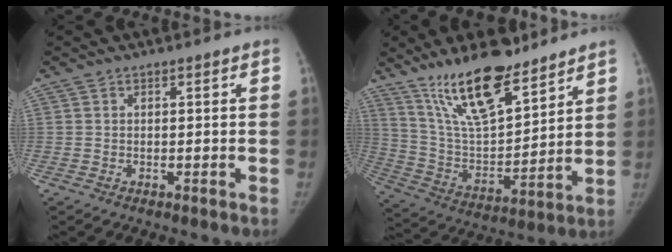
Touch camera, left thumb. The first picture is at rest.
{"total": 18.7, "force": [13.5, 6.0, 11.5], "torque": [-0.163, -0.074, 0.250]}